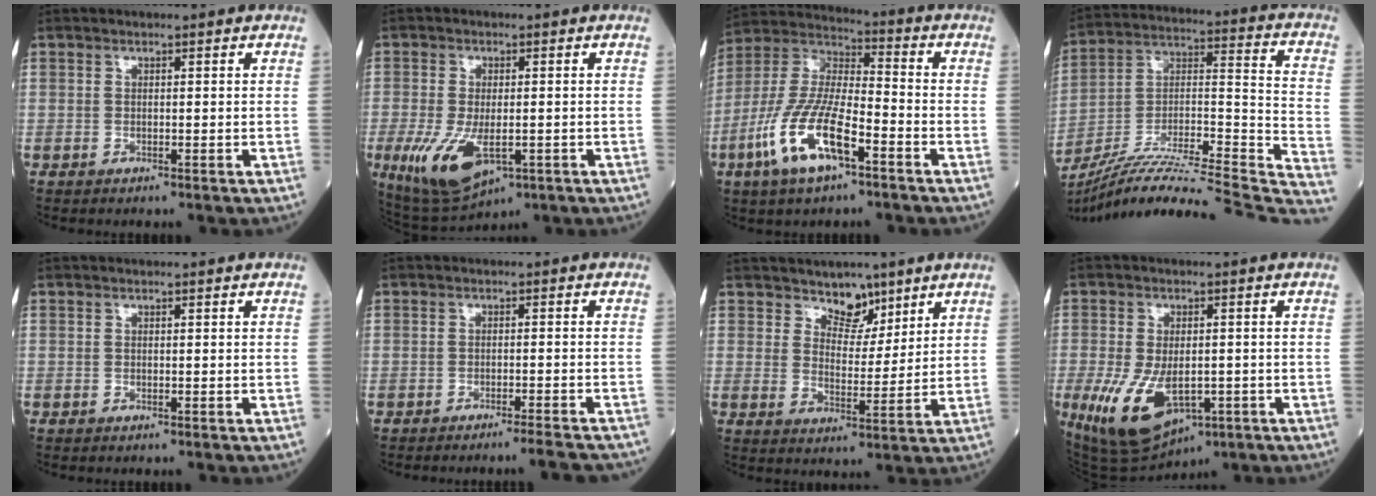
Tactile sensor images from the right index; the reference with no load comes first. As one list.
[{"total": 9.7, "force": [-3.2, 4.2, 8.1], "torque": [-0.159, -0.019, -0.041]}, {"total": 14.4, "force": [-6.5, 4.1, 12.1], "torque": [-0.260, -0.005, -0.125]}, {"total": 32.0, "force": [-28.0, 0.8, 15.4], "torque": [-0.184, -0.011, -0.422]}, {"total": 0.0}, {"total": 5.5, "force": [-5.2, -0.5, 1.7], "torque": [-0.008, -0.011, -0.072]}, {"total": 5.0, "force": [4.0, 2.6, 1.5], "torque": [-0.015, -0.006, 0.070]}, {"total": 12.9, "force": [-4.9, 6.9, 9.8], "torque": [-0.188, -0.017, -0.065]}]